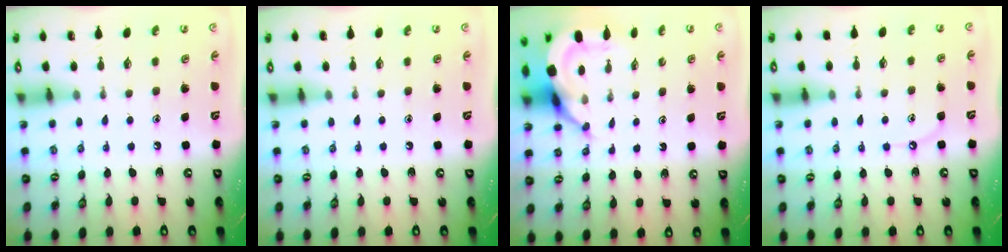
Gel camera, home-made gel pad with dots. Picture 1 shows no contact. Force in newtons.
{"total": 0.0}
{"total": 6.6, "press": 6.6, "slide": 0.2}
{"total": 4.4, "press": 4.3, "slide": 0.6}